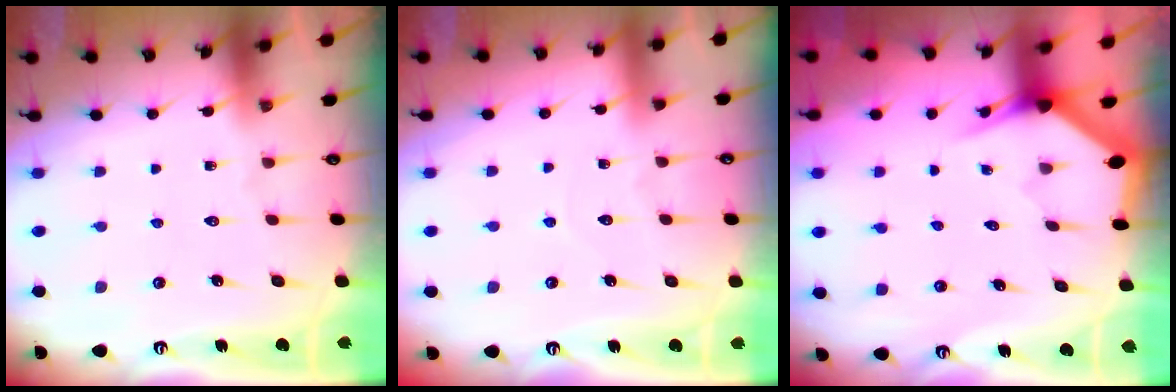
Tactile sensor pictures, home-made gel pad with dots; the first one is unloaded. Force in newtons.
{"total": 2.9, "press": 2.9, "slide": 0.3}
{"total": 3.0, "press": 3.0, "slide": 0.0}